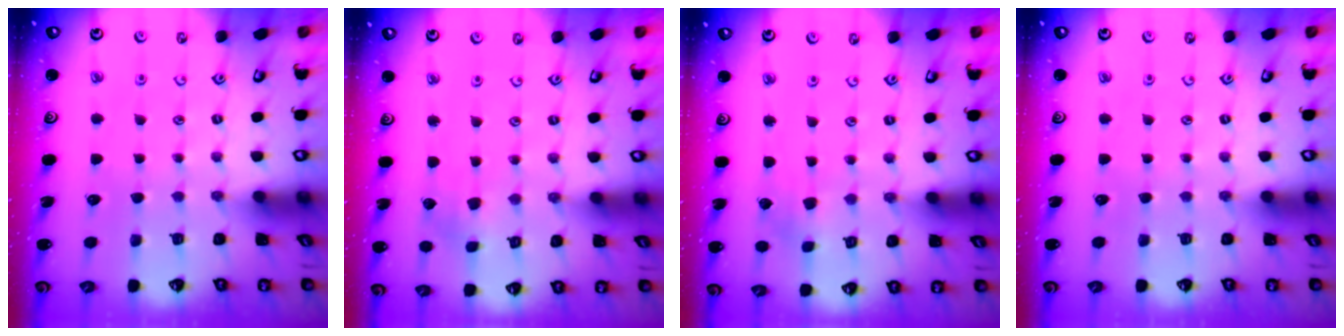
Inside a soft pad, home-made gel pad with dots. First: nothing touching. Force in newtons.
{"total": 2.7, "press": 2.7, "slide": 0.3}
{"total": 2.5, "press": 2.4, "slide": 0.5}
{"total": 0.0}